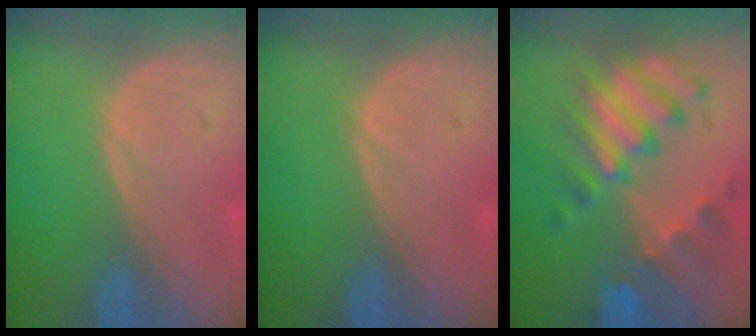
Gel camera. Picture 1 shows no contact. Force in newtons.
{"total": 0.0}
{"total": 10.1, "press": 8.9, "slide": 4.8}